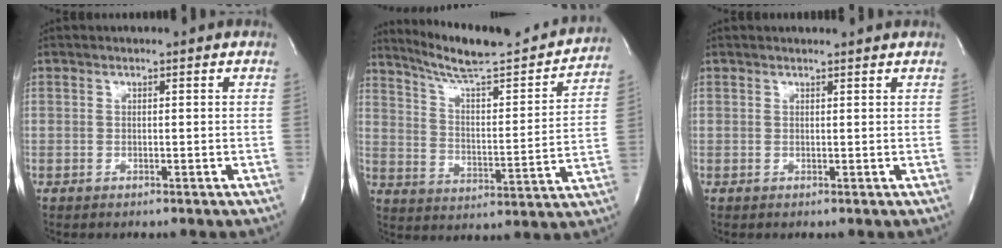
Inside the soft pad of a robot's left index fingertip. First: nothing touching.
{"total": 22.2, "force": [20.1, 2.4, 9.1], "torque": [-0.136, -0.027, 0.281]}
{"total": 1.9, "force": [1.9, -0.1, 0.3], "torque": [-0.009, 0.004, 0.023]}